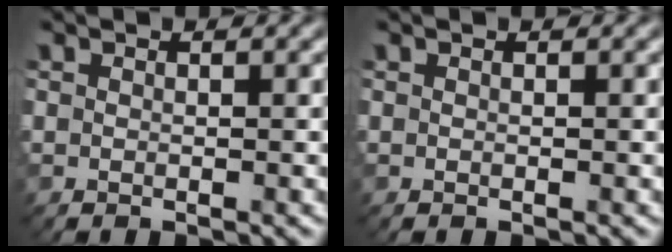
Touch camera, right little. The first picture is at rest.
{"total": 0.0}